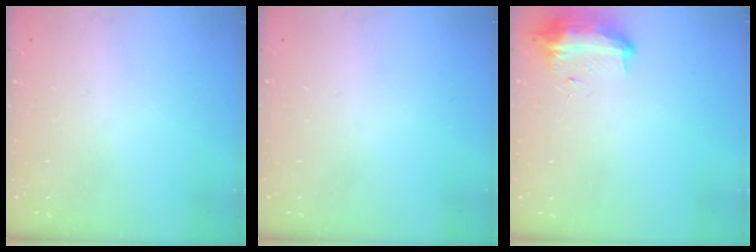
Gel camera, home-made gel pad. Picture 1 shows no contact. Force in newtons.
{"total": 0.0}
{"total": 10.7, "press": 10.6, "slide": 0.7}